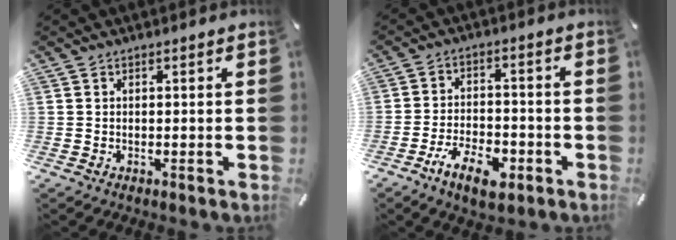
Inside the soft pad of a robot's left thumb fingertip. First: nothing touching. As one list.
[{"total": 9.7, "force": [-5.4, 4.9, 6.4], "torque": [-0.126, 0.021, -0.097]}]